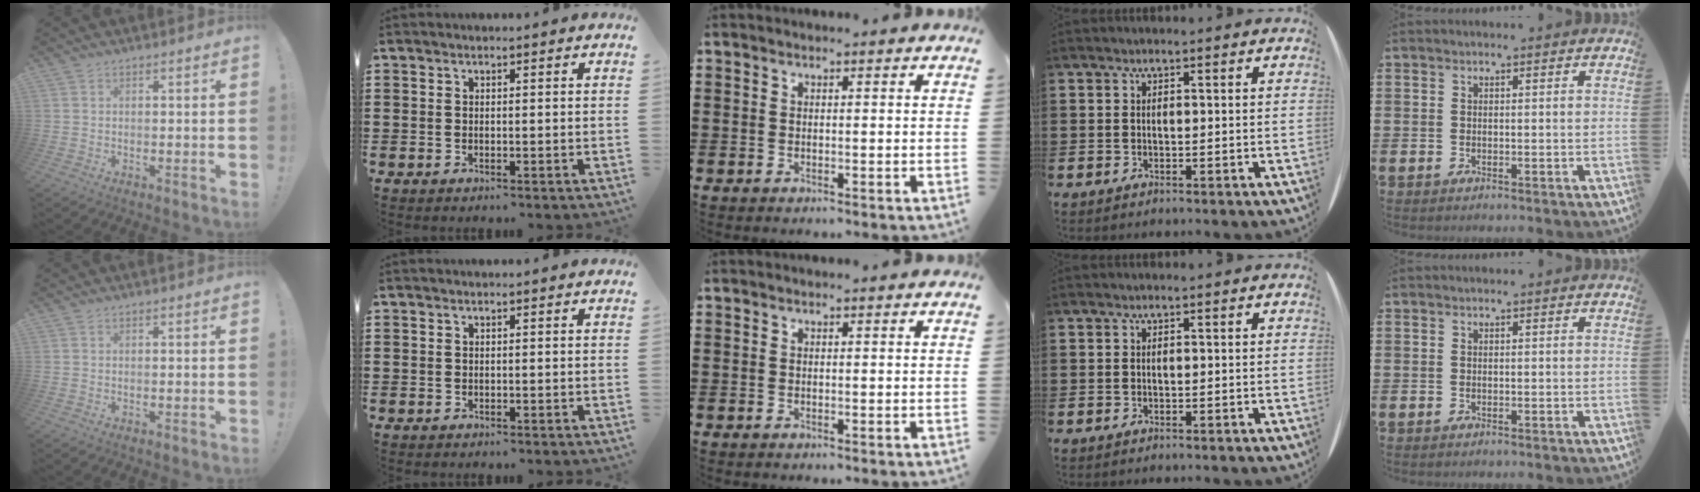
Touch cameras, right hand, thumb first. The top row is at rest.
{}